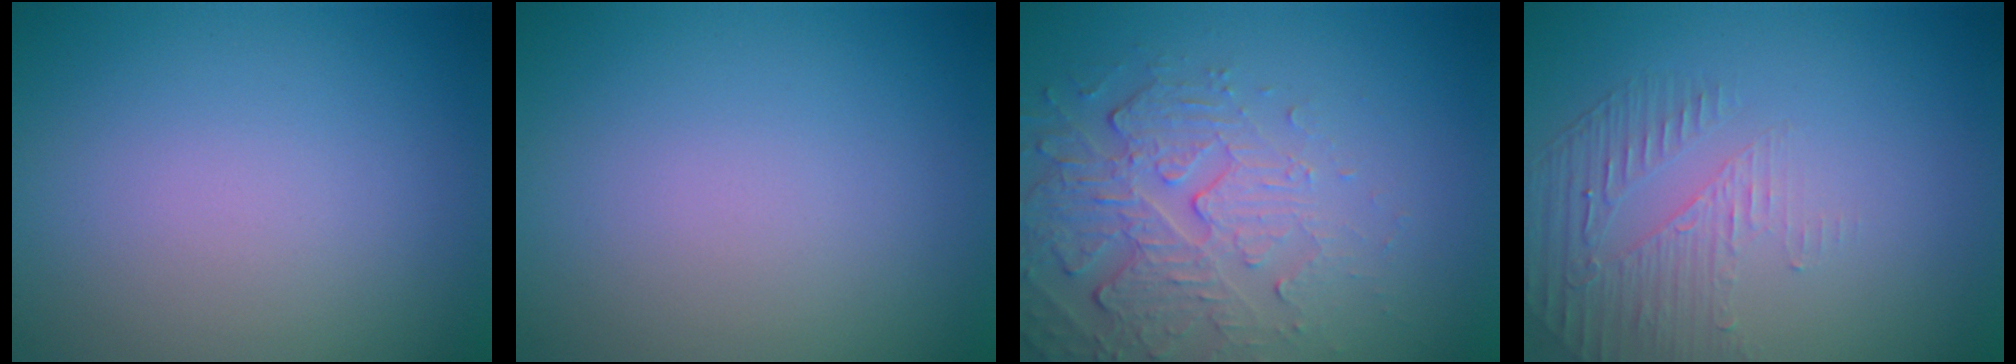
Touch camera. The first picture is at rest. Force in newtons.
{"total": 0.0}
{"total": 5.4, "press": 3.6, "slide": 4.0}
{"total": 1.8, "press": 1.1, "slide": 1.5}